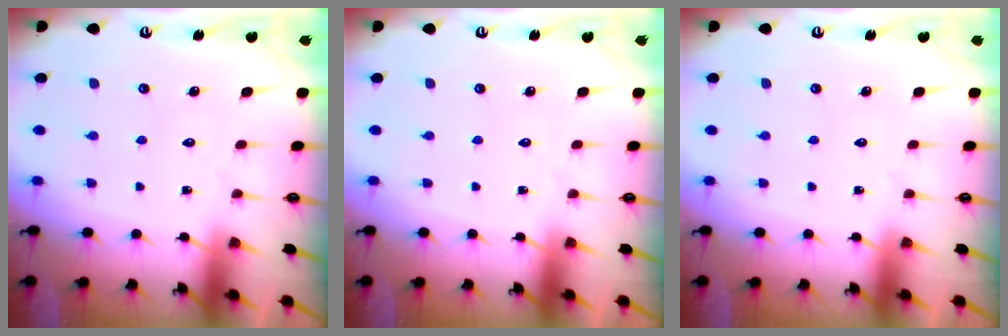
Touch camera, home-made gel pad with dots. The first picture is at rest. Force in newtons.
{"total": 0.0}
{"total": 0.0}